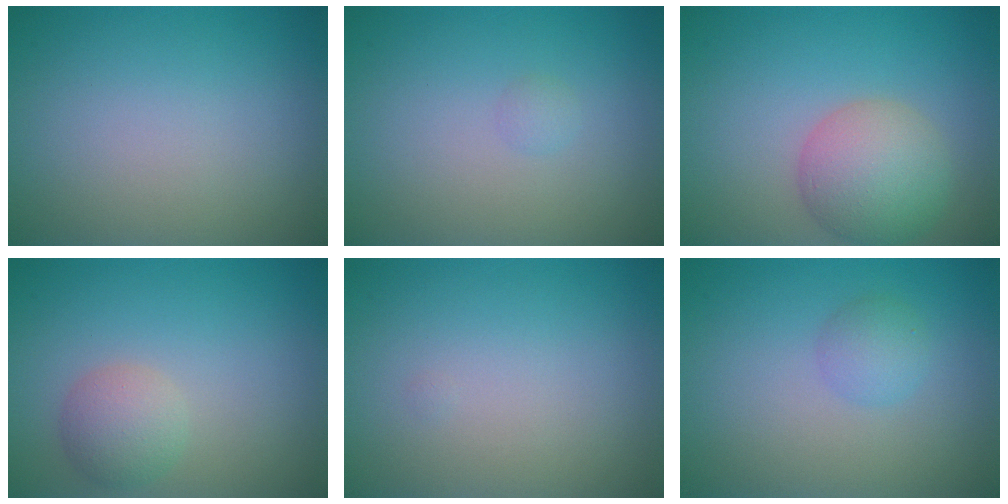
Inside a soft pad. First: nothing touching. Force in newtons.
{"total": 0.6, "press": 0.6, "slide": 0.1}
{"total": 5.3, "press": 5.3, "slide": 0.3}
{"total": 2.7, "press": 2.7, "slide": 0.1}
{"total": 0.0}
{"total": 1.7, "press": 1.7, "slide": 0.1}